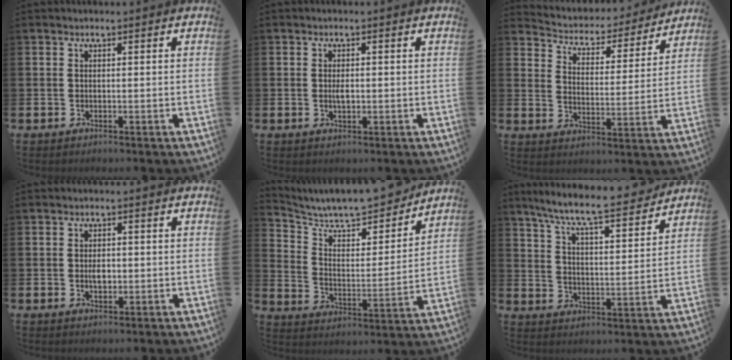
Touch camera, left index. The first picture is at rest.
{"total": 1.4, "force": [-0.1, 0.7, 1.3], "torque": [-0.021, 0.002, -0.004]}
{"total": 4.2, "force": [3.9, 1.5, 0.3], "torque": [-0.036, -0.038, 0.059]}
{"total": 1.9, "force": [-0.1, 1.1, 1.5], "torque": [-0.017, 0.000, -0.006]}
{"total": 9.9, "force": [9.1, 2.5, 3.1], "torque": [-0.090, -0.069, 0.154]}
{"total": 8.8, "force": [8.0, 0.6, 3.5], "torque": [-0.093, -0.058, 0.135]}